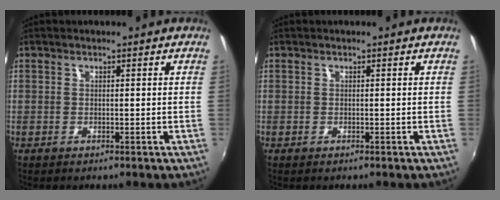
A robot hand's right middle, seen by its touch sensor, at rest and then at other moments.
{"total": 0.0}